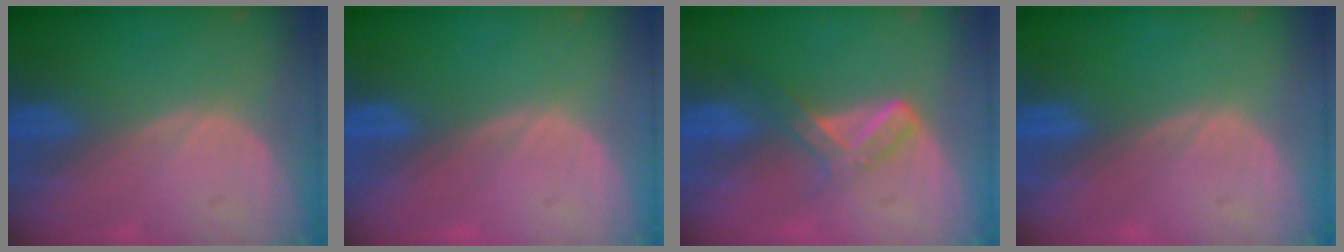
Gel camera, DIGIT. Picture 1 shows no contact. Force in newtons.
{"total": 0.0}
{"total": 5.5, "press": 4.7, "slide": 2.8}
{"total": 0.0}